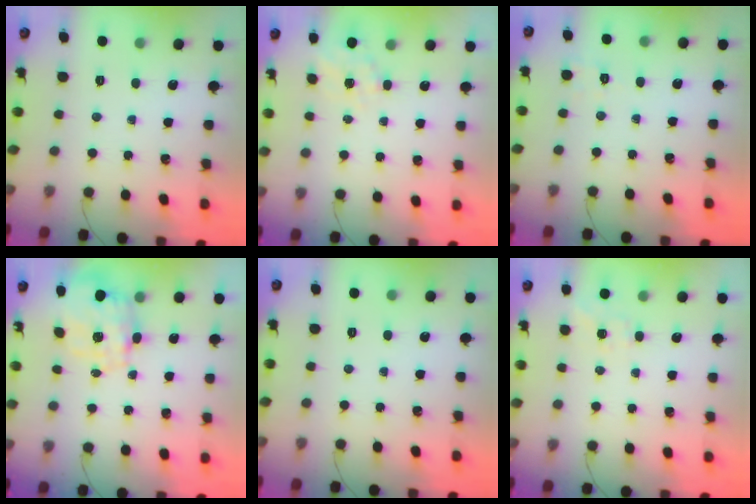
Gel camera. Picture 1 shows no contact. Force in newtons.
{"total": 4.7, "press": 4.5, "slide": 1.3}
{"total": 2.5, "press": 1.8, "slide": 1.7}
{"total": 11.0, "press": 10.9, "slide": 1.5}
{"total": 0.0}
{"total": 2.9, "press": 2.5, "slide": 1.5}